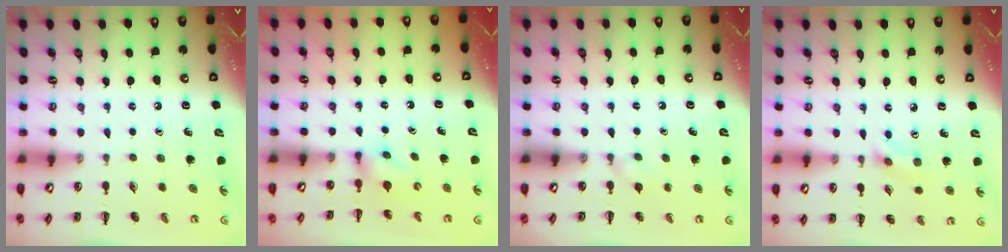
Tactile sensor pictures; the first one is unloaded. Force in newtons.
{"total": 3.5, "press": 3.3, "slide": 1.0}
{"total": 1.9, "press": 1.7, "slide": 0.9}
{"total": 2.0, "press": 1.9, "slide": 0.8}